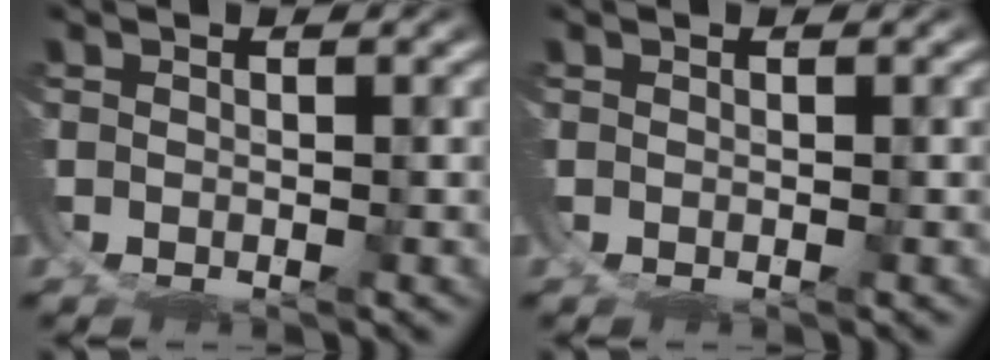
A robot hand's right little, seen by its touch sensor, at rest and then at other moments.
{"total": 0.0}